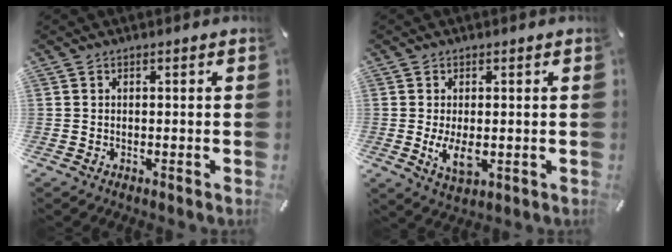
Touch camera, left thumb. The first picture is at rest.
{"total": 6.0, "force": [-0.6, 3.2, 5.0], "torque": [-0.104, -0.014, -0.016]}